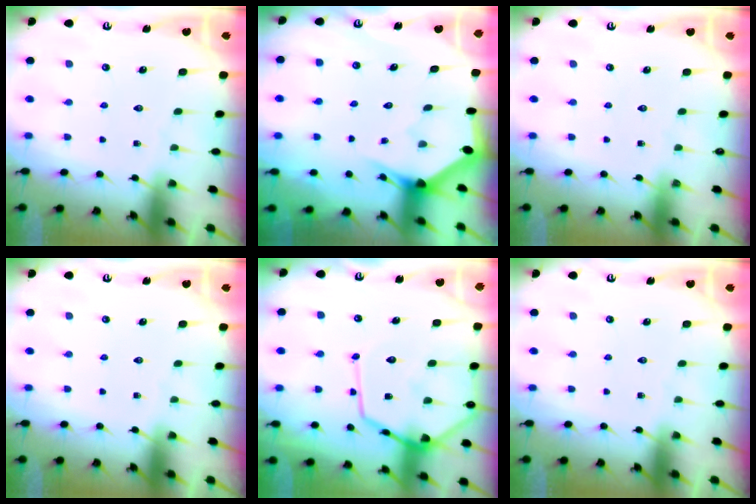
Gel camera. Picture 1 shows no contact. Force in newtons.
{"total": 3.1, "press": 3.1, "slide": 0.0}
{"total": 0.0}
{"total": 0.0}
{"total": 15.7, "press": 15.6, "slide": 1.4}
{"total": 0.0}